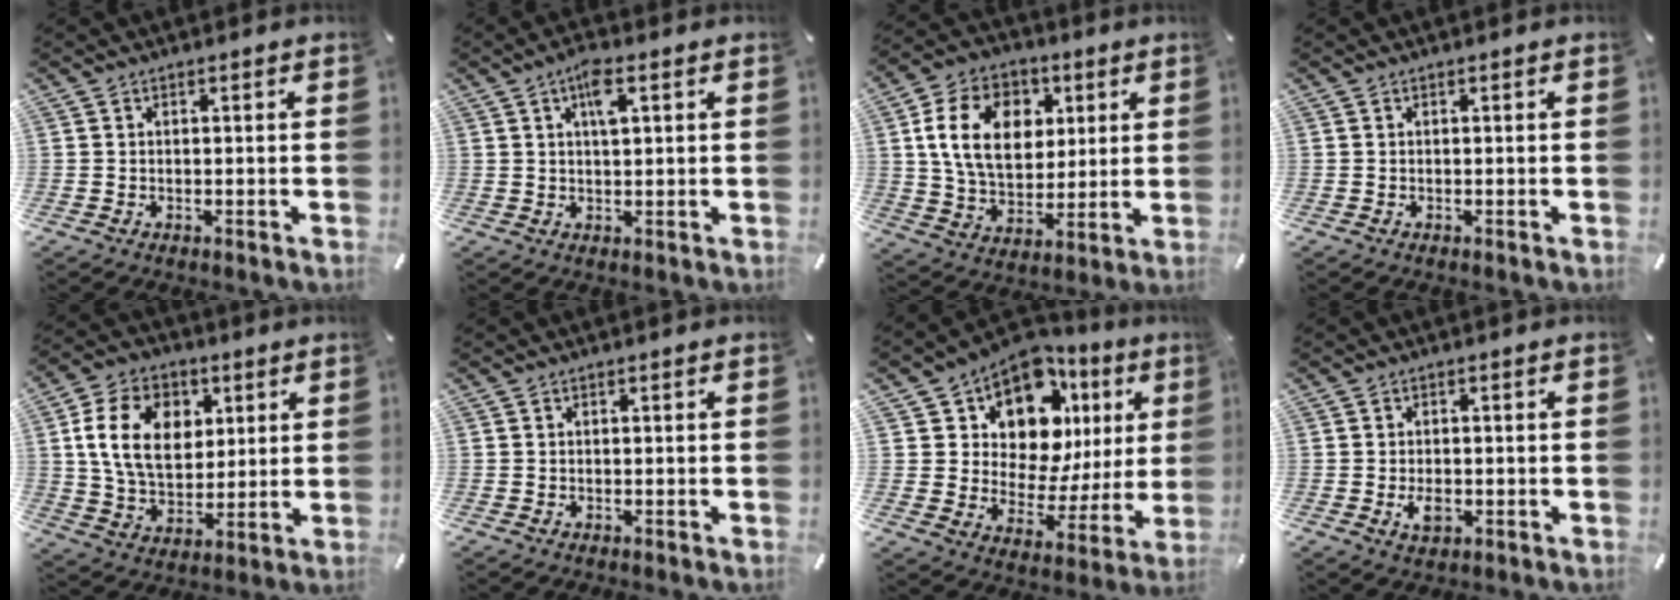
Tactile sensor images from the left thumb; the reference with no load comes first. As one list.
[{"total": 5.3, "force": [2.2, 1.8, 4.5], "torque": [-0.079, 0.002, 0.032]}, {"total": 16.0, "force": [4.5, 11.8, 9.8], "torque": [-0.173, 0.007, 0.081]}, {"total": 0.0}, {"total": 14.9, "force": [4.0, 10.9, 9.2], "torque": [-0.169, 0.011, 0.074]}, {"total": 0.0}, {"total": 13.9, "force": [8.7, 8.5, 6.6], "torque": [-0.109, -0.080, 0.152]}, {"total": 3.2, "force": [-0.7, 2.0, 2.3], "torque": [-0.040, -0.004, -0.013]}]